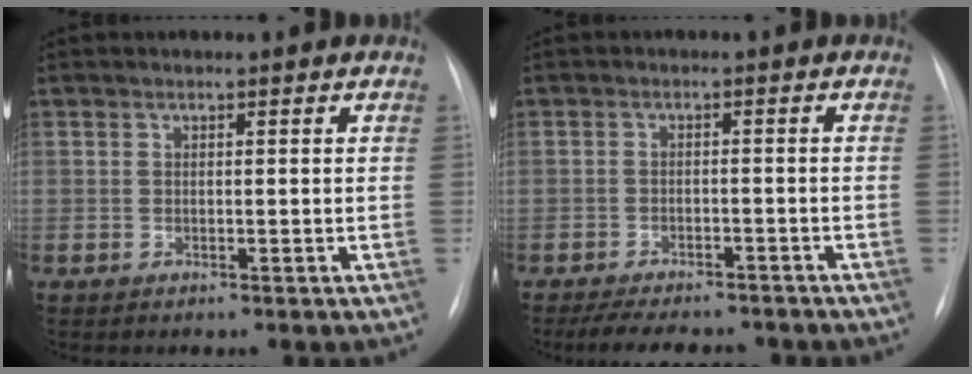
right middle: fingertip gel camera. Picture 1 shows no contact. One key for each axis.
{"total": 10.6, "fx": -9.2, "fy": 3.2, "fz": 4.2, "tx": -0.066, "ty": 0.000, "tz": -0.123}